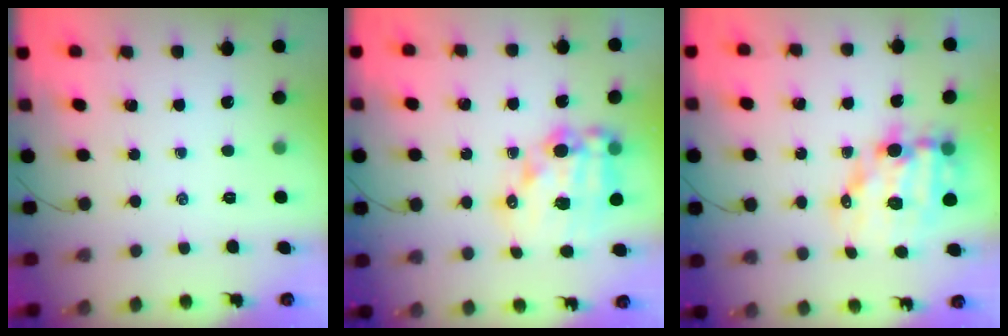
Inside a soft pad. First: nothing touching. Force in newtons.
{"total": 16.4, "press": 16.1, "slide": 3.3}
{"total": 12.6, "press": 12.2, "slide": 3.1}